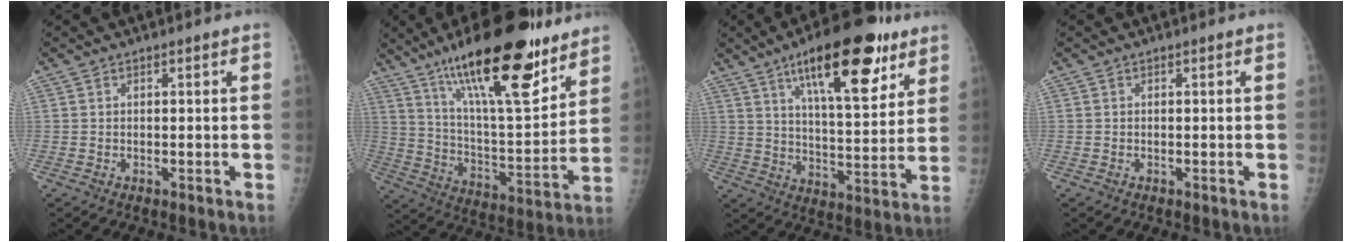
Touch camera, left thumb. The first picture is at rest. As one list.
[{"total": 25.4, "force": [16.6, 7.1, 17.8], "torque": [-0.262, -0.069, 0.276]}, {"total": 20.4, "force": [11.4, 6.9, 15.5], "torque": [-0.201, -0.044, 0.177]}, {"total": 0.0}]